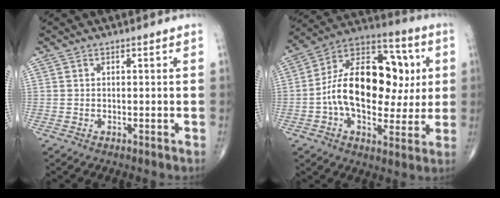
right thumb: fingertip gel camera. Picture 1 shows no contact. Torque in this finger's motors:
{"motor_torque": [2.51, 2.51, 2.09, 0.16, 0.19]}